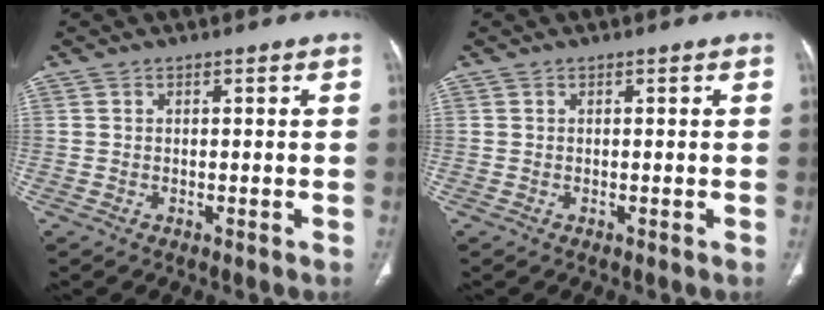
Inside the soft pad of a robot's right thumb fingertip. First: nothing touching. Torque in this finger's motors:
{"motor_torque": [0.02, -0.01, 0.18, -0.17, 0.00]}